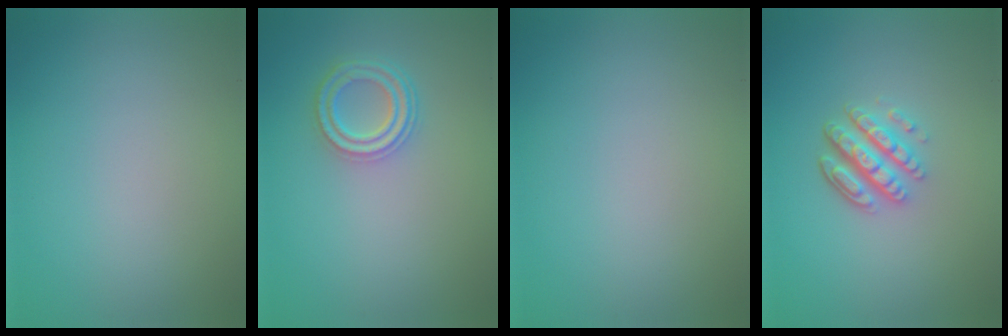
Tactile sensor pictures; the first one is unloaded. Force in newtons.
{"total": 3.6, "press": 2.9, "slide": 2.2}
{"total": 0.0}
{"total": 4.3, "press": 3.3, "slide": 2.7}